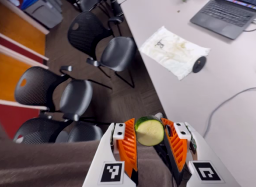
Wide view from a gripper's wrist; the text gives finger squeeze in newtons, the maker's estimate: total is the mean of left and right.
{"total": 10.9, "left": 10.7, "right": 11.1}